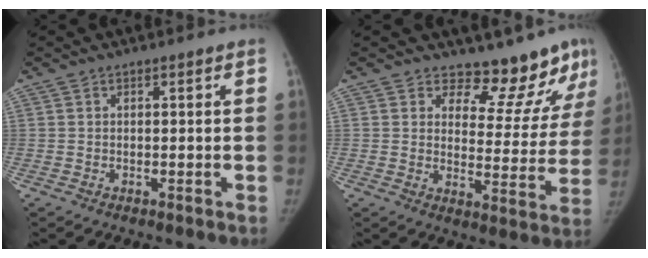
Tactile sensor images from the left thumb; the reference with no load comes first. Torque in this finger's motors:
{"motor_torque": [-0.39, 0.06, -0.19, 0.25, -0.17]}